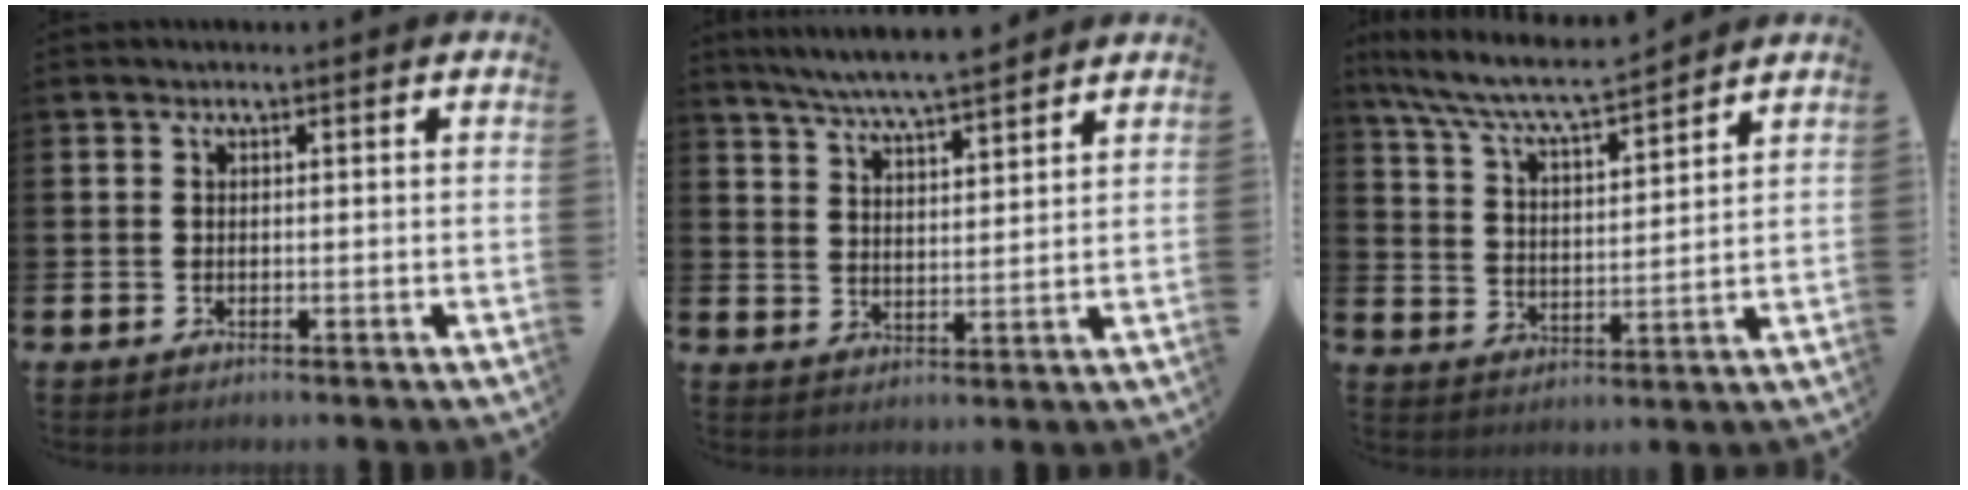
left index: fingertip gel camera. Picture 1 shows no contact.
{"total": 6.4, "force": [6.1, 0.1, 1.7], "torque": [-0.058, -0.030, 0.111]}
{"total": 7.7, "force": [7.2, 0.6, 2.8], "torque": [-0.082, -0.047, 0.123]}